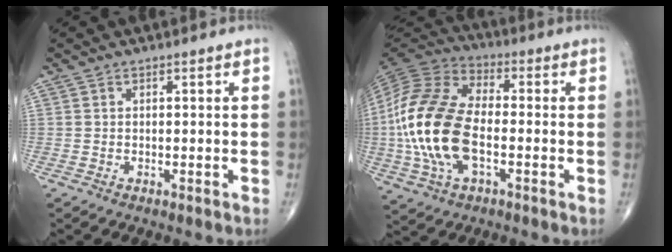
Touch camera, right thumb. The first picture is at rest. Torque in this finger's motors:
{"motor_torque": [0.00, 0.73, 2.12, 0.22, 0.69]}